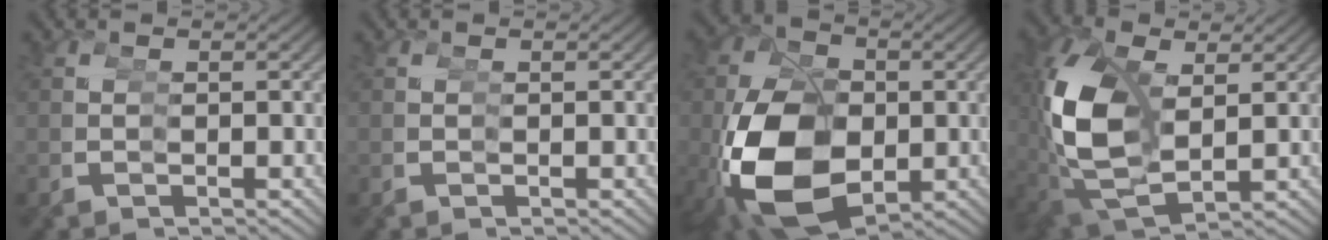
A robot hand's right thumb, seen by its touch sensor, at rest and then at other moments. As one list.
[{"total": 0.0}, {"total": 13.8, "force": [-1.9, 10.0, 9.3], "torque": [-0.200, -0.044, -0.005]}, {"total": 9.5, "force": [-0.4, 7.4, 5.9], "torque": [-0.159, -0.037, 0.014]}]